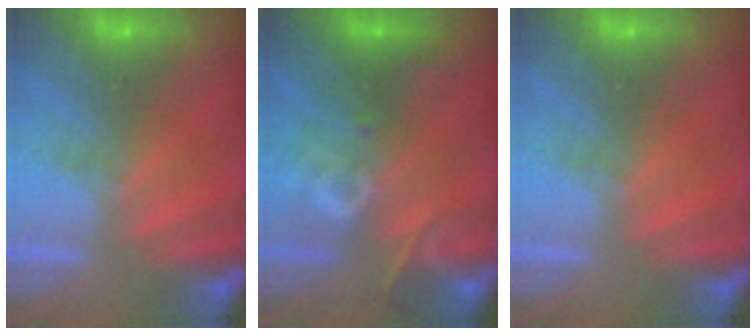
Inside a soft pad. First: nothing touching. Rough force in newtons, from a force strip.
{"total": 2.7}
{"total": 0.0}